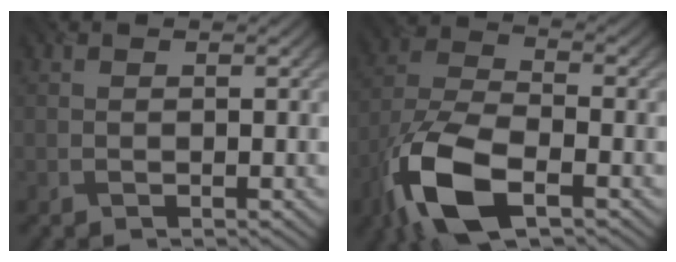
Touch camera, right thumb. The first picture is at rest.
{"total": 12.5, "force": [-6.5, 5.3, 9.3], "torque": [-0.211, -0.020, -0.137]}